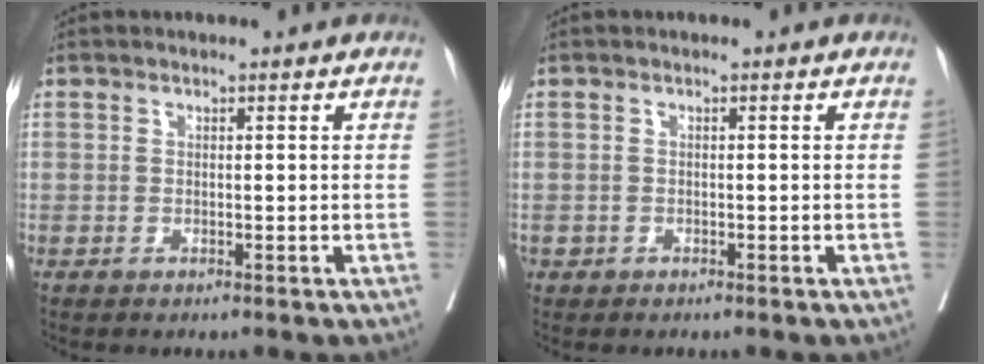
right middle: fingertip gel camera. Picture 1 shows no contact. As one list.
[{"total": 0.6, "force": [-0.3, 0.5, 0.0], "torque": [-0.003, 0.004, -0.004]}]